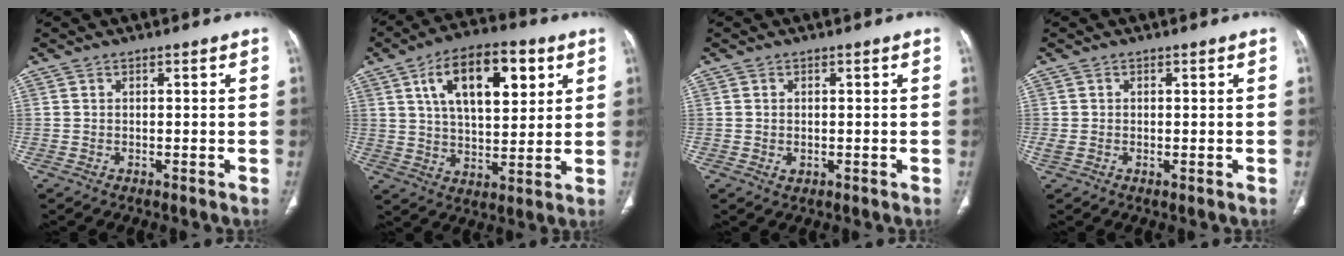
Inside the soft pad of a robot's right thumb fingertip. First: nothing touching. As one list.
[{"total": 17.4, "force": [6.8, 8.5, 13.6], "torque": [-0.187, -0.012, 0.112]}, {"total": 1.3, "force": [-0.1, 1.0, 0.8], "torque": [-0.012, -0.002, 0.002]}, {"total": 1.5, "force": [-0.1, 0.9, 1.1], "torque": [-0.034, 0.000, -0.001]}]